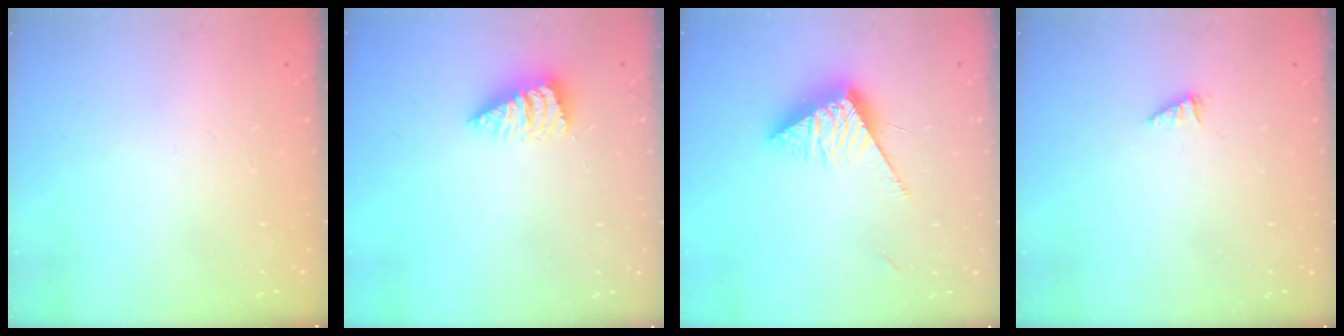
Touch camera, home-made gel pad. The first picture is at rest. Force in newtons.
{"total": 2.6, "press": 2.6, "slide": 0.3}
{"total": 10.4, "press": 10.4, "slide": 0.2}
{"total": 0.7, "press": 0.6, "slide": 0.2}